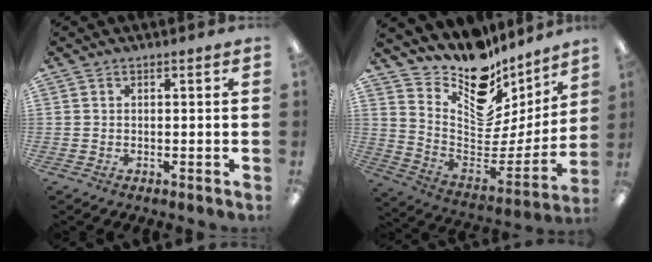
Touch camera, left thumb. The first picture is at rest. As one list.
[{"total": 15.9, "force": [13.3, 6.9, 5.4], "torque": [-0.082, -0.138, 0.228]}]